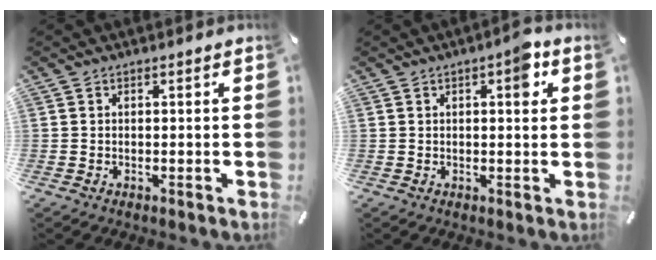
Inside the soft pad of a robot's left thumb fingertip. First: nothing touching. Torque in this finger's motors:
{"motor_torque": [0.94, 1.00, 0.64, -0.25, 0.02]}